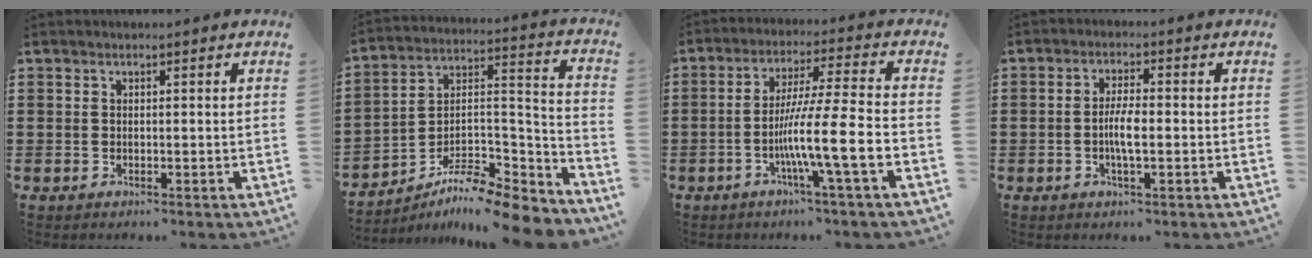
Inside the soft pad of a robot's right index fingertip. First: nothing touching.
{"total": 10.0, "force": [-9.0, 1.3, 4.0], "torque": [-0.061, 0.017, -0.177]}
{"total": 10.7, "force": [-3.7, 0.3, 10.0], "torque": [-0.180, -0.005, -0.070]}
{"total": 4.1, "force": [-0.8, 1.0, 3.9], "torque": [-0.085, -0.005, -0.019]}